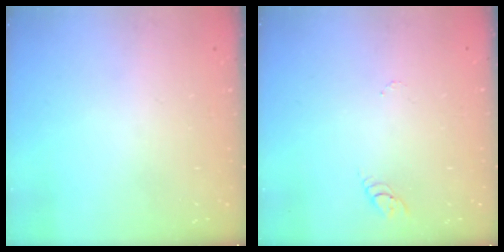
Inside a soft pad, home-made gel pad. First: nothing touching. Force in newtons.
{"total": 2.9, "press": 2.9, "slide": 0.4}